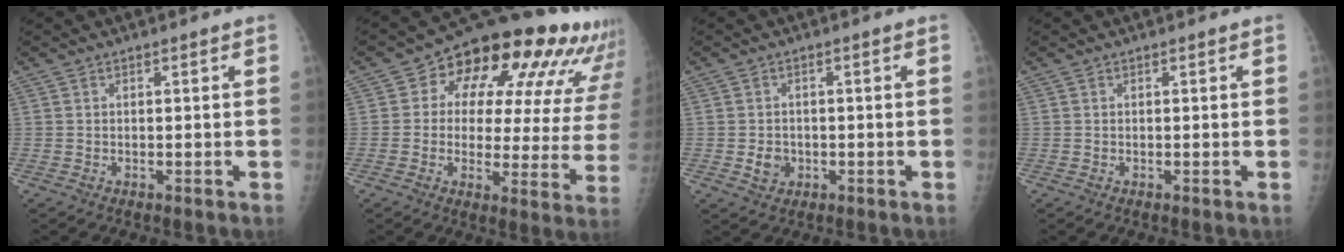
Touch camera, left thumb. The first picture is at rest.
{"total": 22.1, "force": [11.4, 10.7, 15.5], "torque": [-0.167, -0.012, 0.140]}
{"total": 2.9, "force": [-0.6, 2.5, 1.4], "torque": [-0.013, 0.003, -0.005]}
{"total": 0.0}